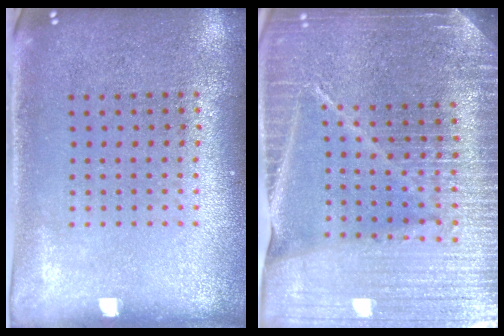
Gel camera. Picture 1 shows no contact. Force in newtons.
{"total": 5.5, "press": 4.8, "slide": 2.6}